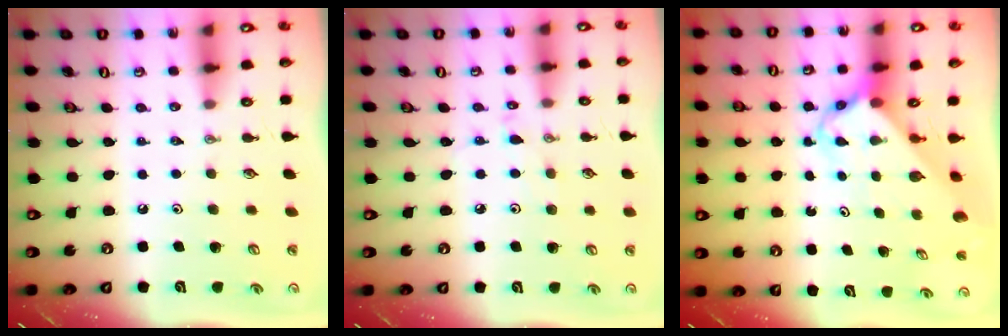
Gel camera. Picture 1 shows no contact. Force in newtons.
{"total": 3.6, "press": 3.6, "slide": 0.4}
{"total": 4.4, "press": 4.4, "slide": 0.3}